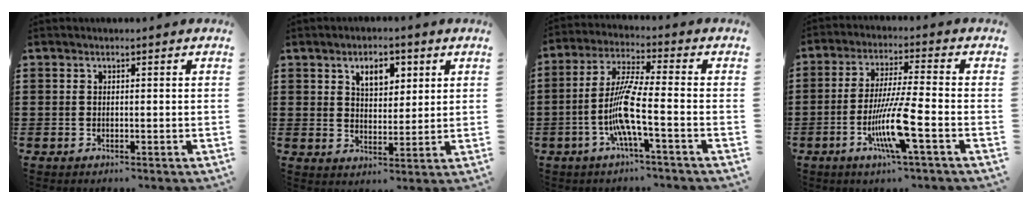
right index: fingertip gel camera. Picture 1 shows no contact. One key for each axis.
{"total": 4.8, "fx": 2.4, "fy": 2.8, "fz": 3.0, "tx": -0.046, "ty": 0.003, "tz": 0.036}
{"total": 8.8, "fx": -3.0, "fy": 0.5, "fz": 8.3, "tx": -0.188, "ty": -0.018, "tz": -0.066}
{"total": 10.1, "fx": -3.7, "fy": 0.7, "fz": 9.4, "tx": -0.186, "ty": -0.015, "tz": -0.073}